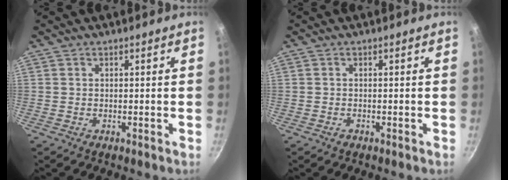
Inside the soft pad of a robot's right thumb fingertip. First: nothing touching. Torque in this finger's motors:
{"motor_torque": [-0.49, 0.29, -0.54, 0.04, 0.01]}